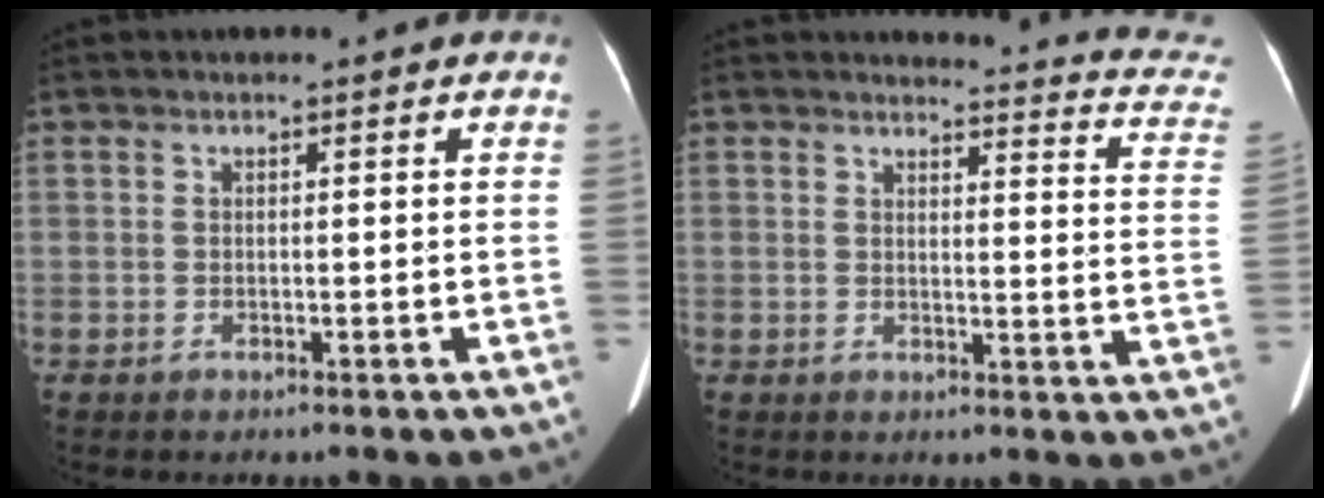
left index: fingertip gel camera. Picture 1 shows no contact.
{"total": 14.2, "force": [13.9, 1.6, 2.4], "torque": [0.008, -0.098, 0.108]}